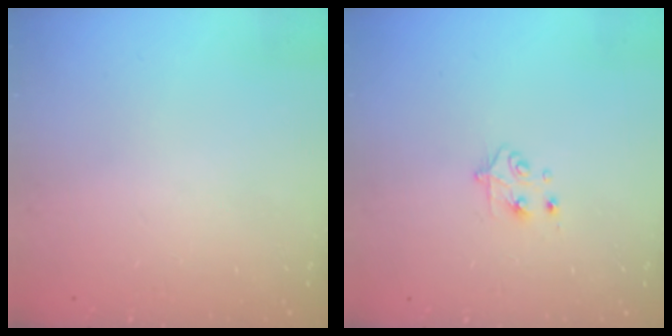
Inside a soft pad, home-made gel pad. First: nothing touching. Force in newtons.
{"total": 4.8, "press": 4.8, "slide": 0.6}